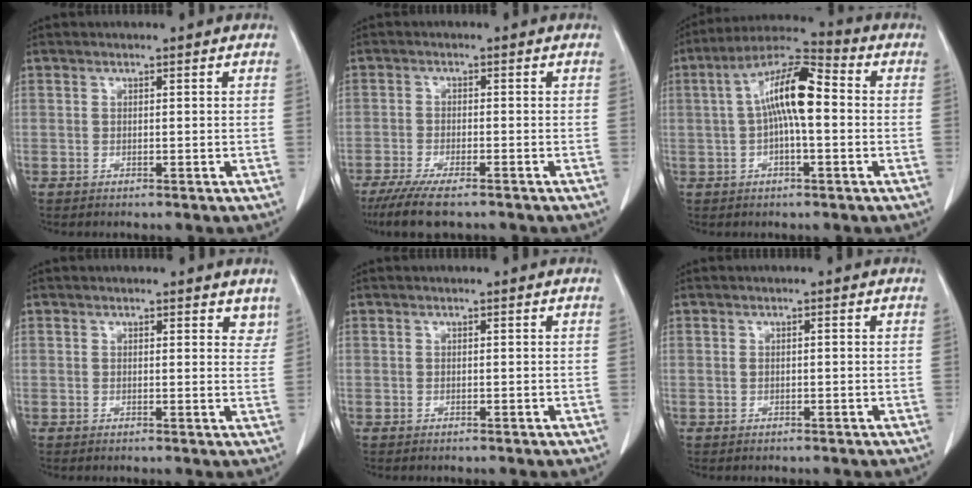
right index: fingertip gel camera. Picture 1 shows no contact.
{"total": 8.1, "force": [-6.3, 1.4, 5.0], "torque": [-0.081, -0.018, -0.100]}
{"total": 10.7, "force": [0.6, 2.5, 10.4], "torque": [-0.194, 0.033, 0.004]}
{"total": 3.4, "force": [2.9, 1.4, 1.2], "torque": [0.007, -0.010, 0.021]}
{"total": 0.0}
{"total": 0.6, "force": [0.0, 0.2, 0.6], "torque": [-0.015, 0.004, 0.002]}